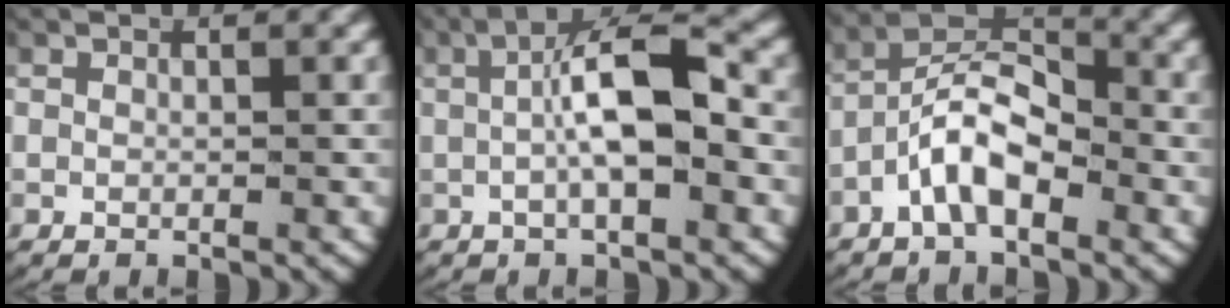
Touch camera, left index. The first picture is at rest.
{"total": 5.9, "force": [0.0, 1.8, 5.6], "torque": [-0.092, 0.011, -0.002]}
{"total": 6.4, "force": [-1.7, 4.5, 4.2], "torque": [-0.069, -0.005, -0.041]}